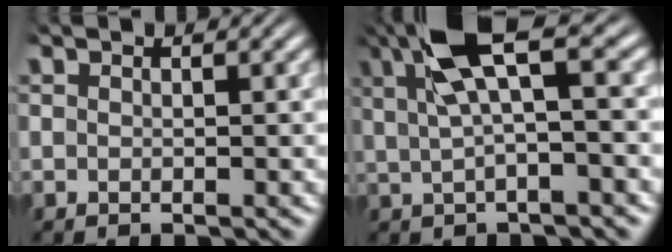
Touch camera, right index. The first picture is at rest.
{"total": 6.9, "force": [2.6, 1.8, 6.1], "torque": [-0.102, 0.015, 0.041]}